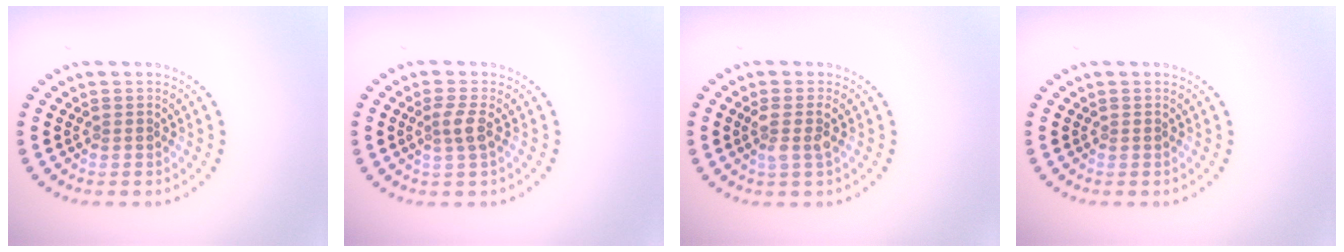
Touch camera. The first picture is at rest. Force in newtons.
{"total": 1.8, "press": 1.4, "slide": 1.0}
{"total": 1.8, "press": 1.5, "slide": 1.0}
{"total": 0.0}